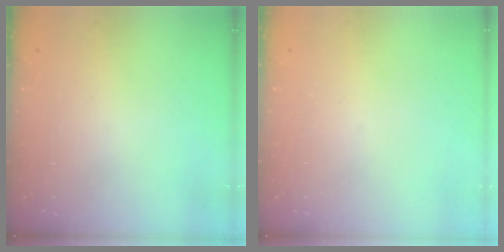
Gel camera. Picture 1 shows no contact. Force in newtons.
{"total": 0.0}